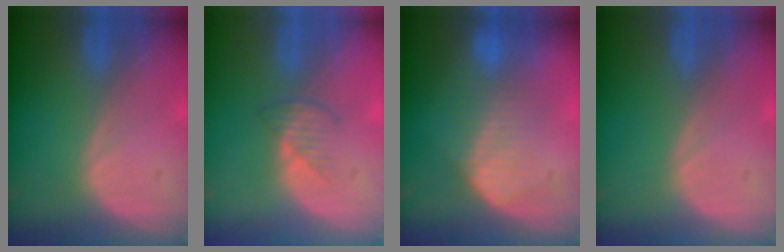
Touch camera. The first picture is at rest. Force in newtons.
{"total": 2.5, "press": 2.5, "slide": 0.3}
{"total": 7.5, "press": 7.2, "slide": 2.1}
{"total": 0.0}